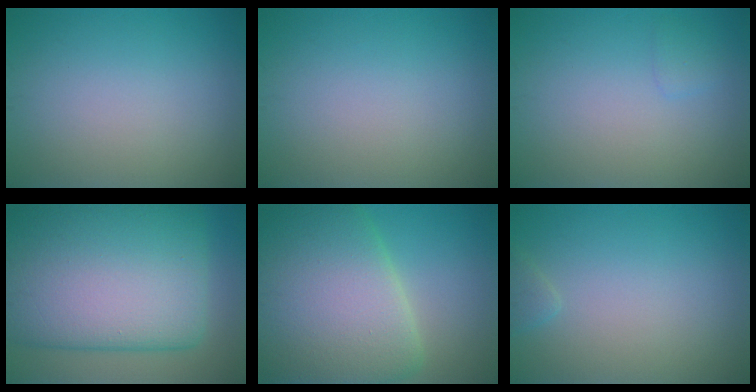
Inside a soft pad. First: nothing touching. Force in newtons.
{"total": 0.0}
{"total": 0.9, "press": 0.8, "slide": 0.1}
{"total": 17.4, "press": 17.4, "slide": 0.8}
{"total": 12.8, "press": 12.8, "slide": 0.4}
{"total": 0.8, "press": 0.8, "slide": 0.1}